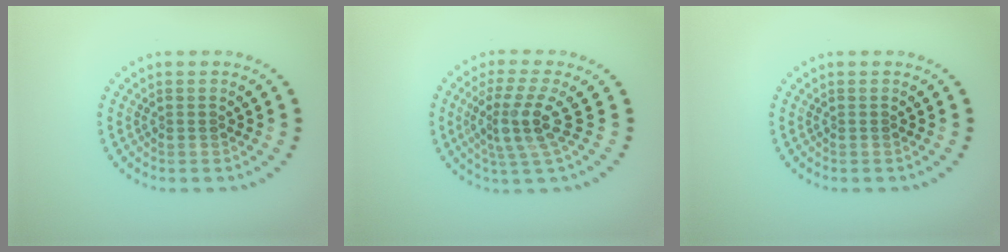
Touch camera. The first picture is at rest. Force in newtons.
{"total": 3.7, "press": 2.7, "slide": 2.6}
{"total": 0.0}